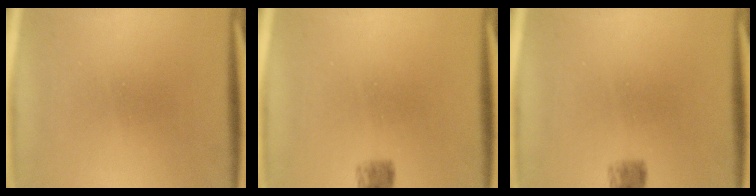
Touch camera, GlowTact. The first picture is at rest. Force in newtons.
{"total": 2.6}
{"total": 2.6}